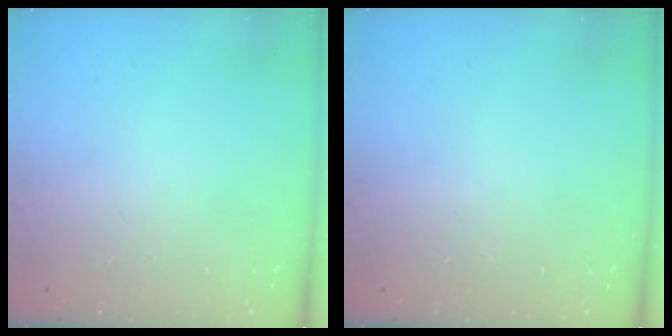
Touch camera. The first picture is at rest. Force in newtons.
{"total": 0.0}